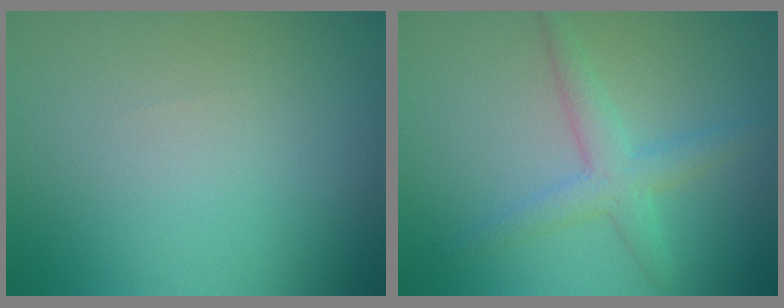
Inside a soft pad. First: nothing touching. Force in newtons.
{"total": 3.1, "press": 3.1, "slide": 0.0}